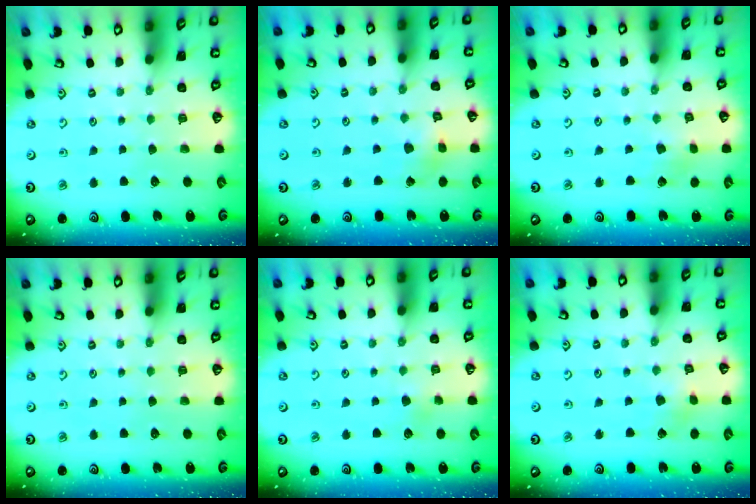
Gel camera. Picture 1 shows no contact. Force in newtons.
{"total": 2.7, "press": 2.7, "slide": 0.2}
{"total": 1.9, "press": 1.9, "slide": 0.3}
{"total": 0.0}
{"total": 2.3, "press": 2.3, "slide": 0.2}
{"total": 2.1, "press": 2.1, "slide": 0.2}